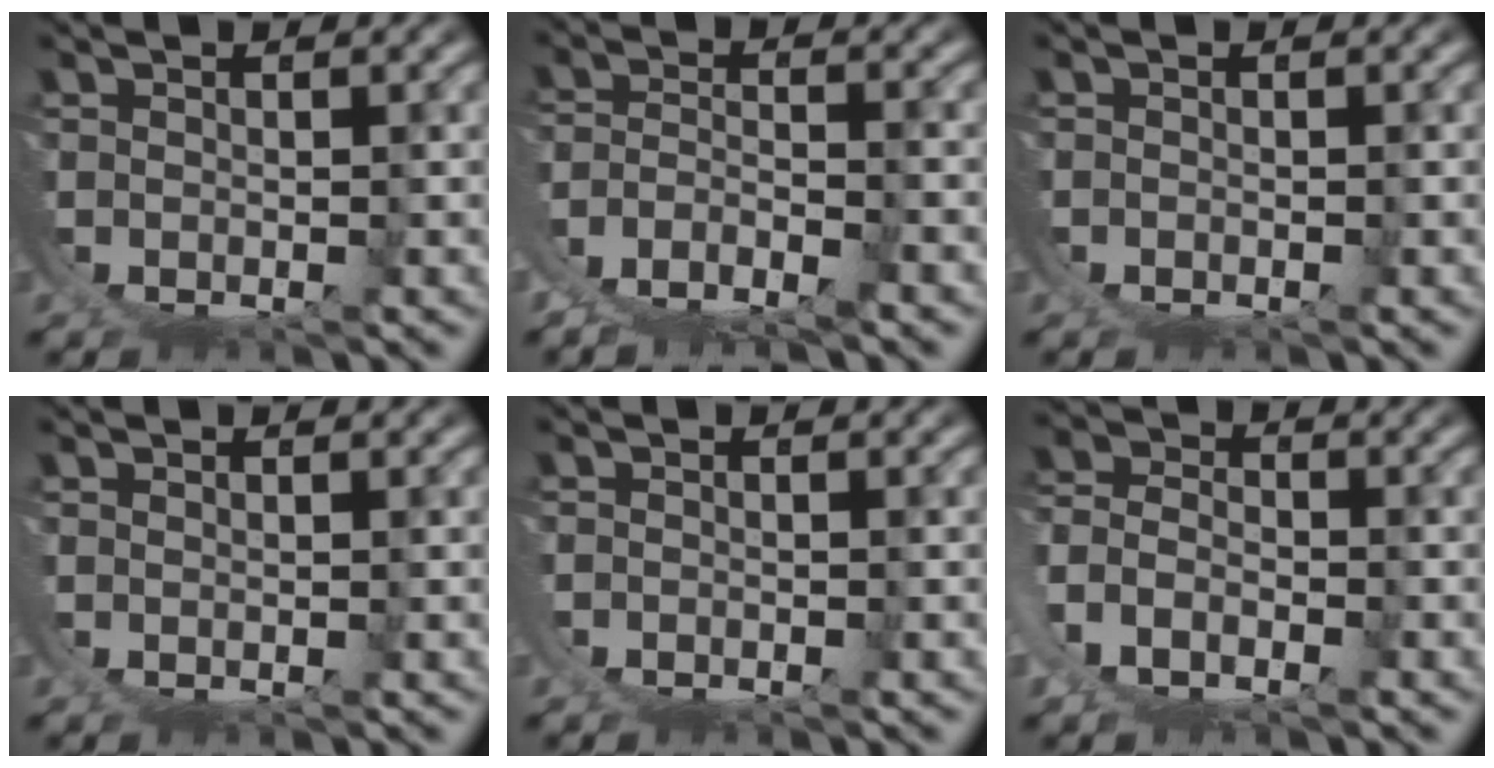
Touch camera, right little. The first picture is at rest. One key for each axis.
{"total": 8.1, "fx": -0.4, "fy": 6.9, "fz": 4.3, "tx": -0.126, "ty": -0.031, "tz": -0.010}
{"total": 0.7, "fx": -0.4, "fy": 0.5, "fz": 0.3, "tx": -0.006, "ty": 0.000, "tz": -0.006}
{"total": 1.0, "fx": 0.6, "fy": -0.7, "fz": -0.1, "tx": 0.006, "ty": 0.001, "tz": 0.011}
{"total": 0.5, "fx": -0.2, "fy": 0.5, "fz": 0.2, "tx": -0.005, "ty": 0.000, "tz": -0.005}
{"total": 6.7, "fx": 2.4, "fy": 5.4, "fz": 3.3, "tx": -0.096, "ty": -0.003, "tz": 0.028}